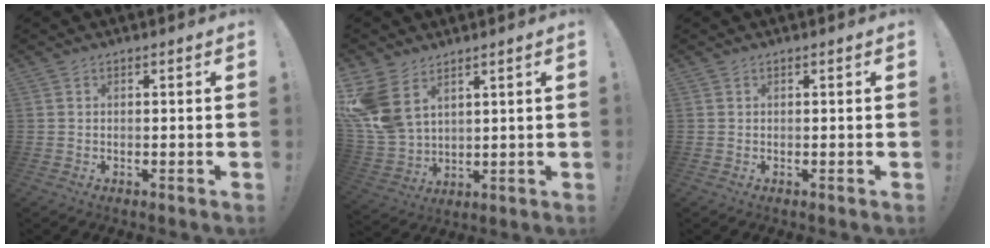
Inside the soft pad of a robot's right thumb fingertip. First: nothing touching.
{"total": 11.9, "force": [5.7, 7.8, 7.0], "torque": [-0.143, -0.034, 0.116]}
{"total": 0.0}